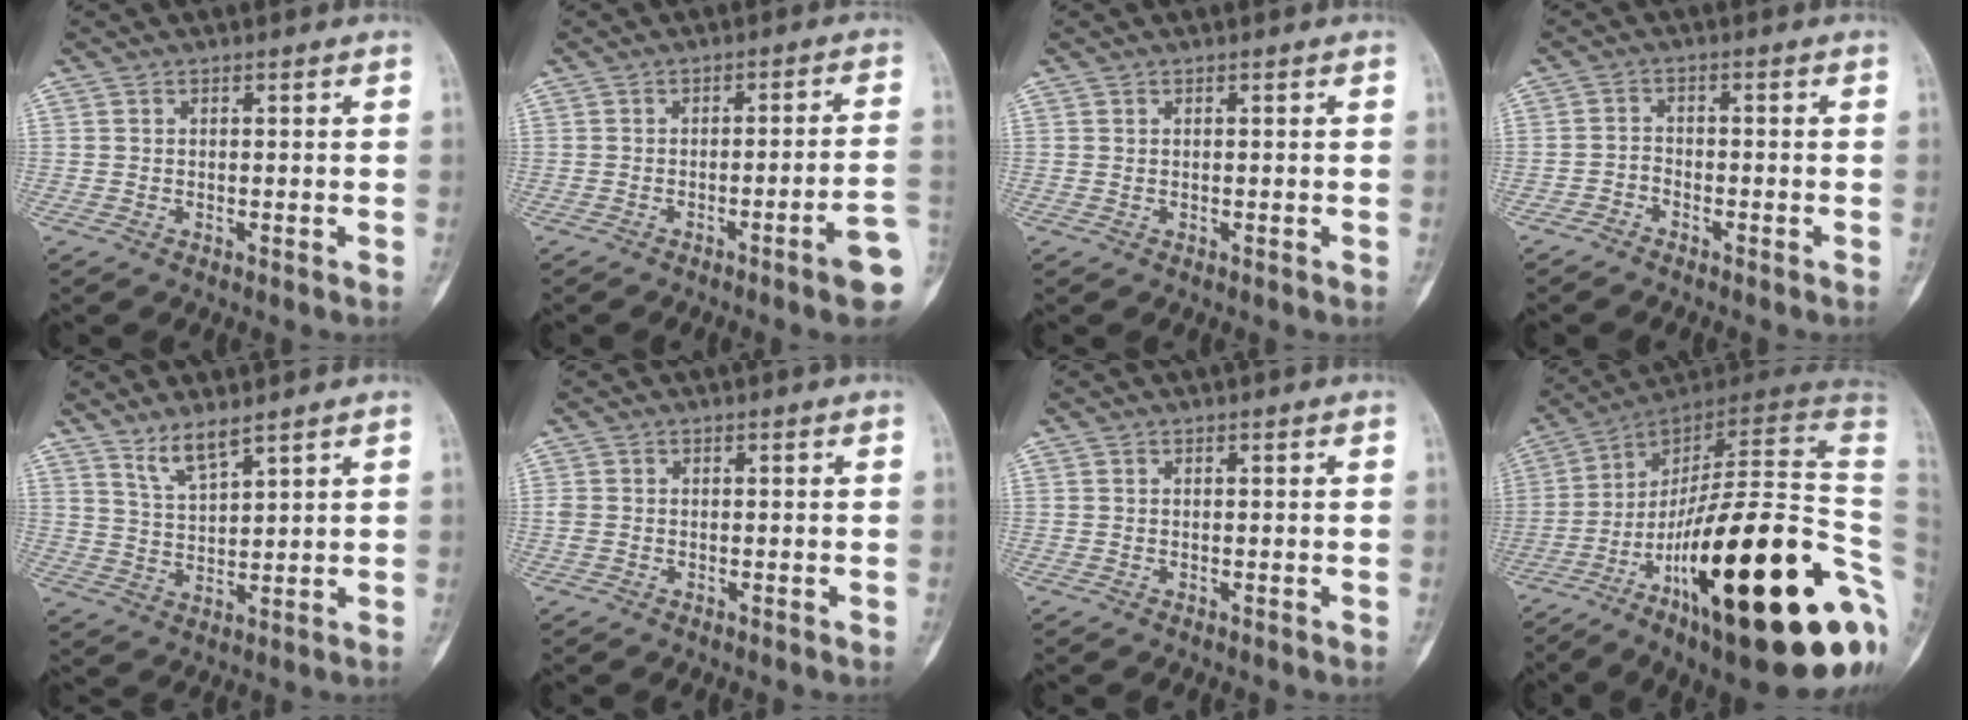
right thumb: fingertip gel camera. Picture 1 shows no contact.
{"total": 7.7, "force": [-3.4, 0.2, 6.9], "torque": [-0.087, 0.025, -0.046]}
{"total": 0.0}
{"total": 2.0, "force": [-1.6, 1.2, 0.1], "torque": [-0.002, 0.015, -0.034]}
{"total": 5.3, "force": [4.3, 0.9, 2.9], "torque": [-0.057, -0.032, 0.087]}
{"total": 1.1, "force": [-0.1, 0.8, 0.7], "torque": [-0.024, -0.004, -0.004]}
{"total": 0.0}
{"total": 37.0, "force": [-10.0, 9.2, 34.4], "torque": [-0.434, 0.059, -0.156]}